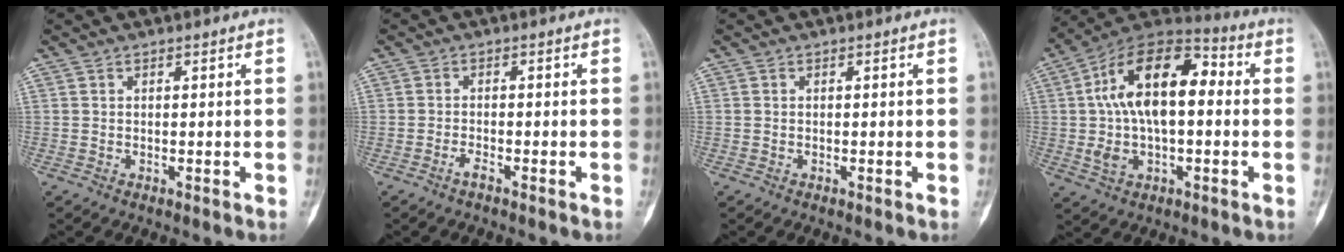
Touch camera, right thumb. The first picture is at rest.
{"total": 1.4, "force": [-1.1, 0.4, 0.7], "torque": [-0.014, 0.006, -0.023]}
{"total": 0.0}
{"total": 19.4, "force": [1.5, 10.7, 16.2], "torque": [-0.265, 0.039, 0.019]}